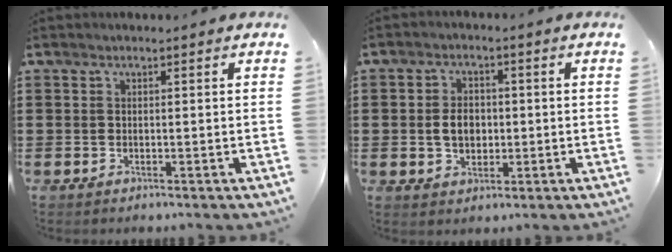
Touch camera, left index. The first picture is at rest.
{"total": 4.2, "force": [-0.2, 3.0, 3.0], "torque": [-0.054, 0.005, -0.007]}